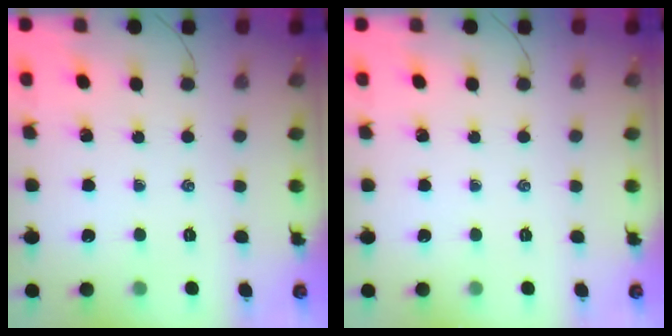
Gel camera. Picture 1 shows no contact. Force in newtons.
{"total": 0.0}